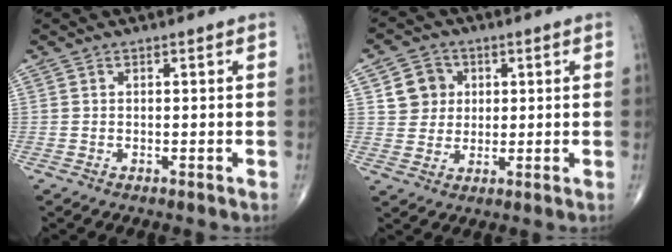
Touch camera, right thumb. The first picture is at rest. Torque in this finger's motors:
{"motor_torque": [-0.38, 0.39, 0.06, 0.04, 0.00]}